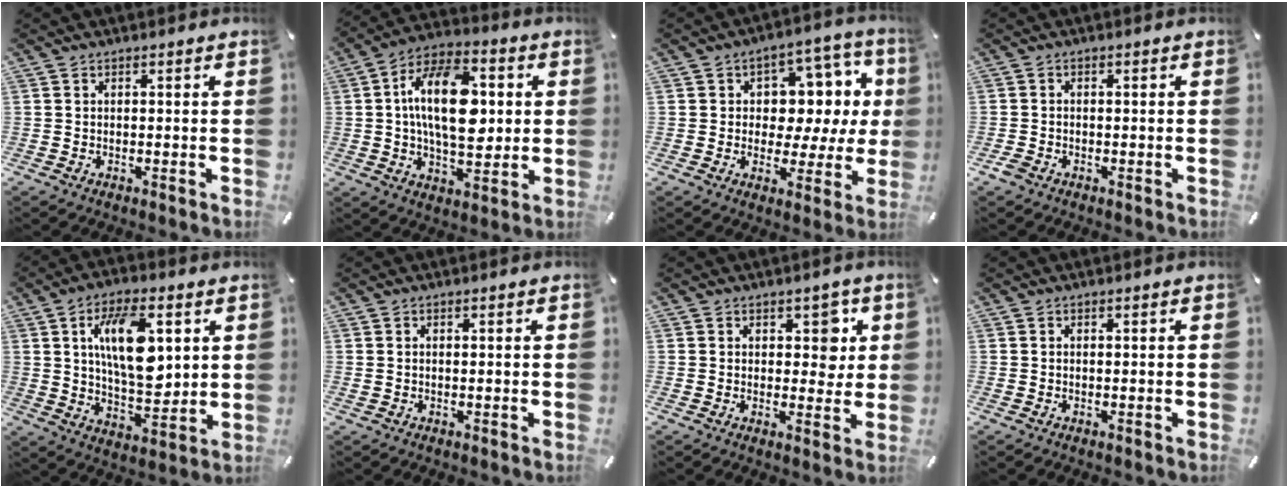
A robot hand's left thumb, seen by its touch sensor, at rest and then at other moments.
{"total": 18.4, "force": [1.9, 10.3, 15.1], "torque": [-0.293, 0.005, 0.027]}
{"total": 10.0, "force": [2.0, 8.2, 5.4], "torque": [-0.058, -0.025, 0.035]}
{"total": 1.5, "force": [-1.0, 0.8, 0.8], "torque": [-0.020, 0.000, -0.021]}
{"total": 15.6, "force": [4.7, 7.7, 12.7], "torque": [-0.226, -0.009, 0.075]}
{"total": 0.5, "force": [0.1, 0.2, 0.4], "torque": [-0.008, 0.002, 0.002]}
{"total": 6.5, "force": [2.2, 4.7, 3.9], "torque": [-0.022, -0.009, 0.028]}
{"total": 0.0}